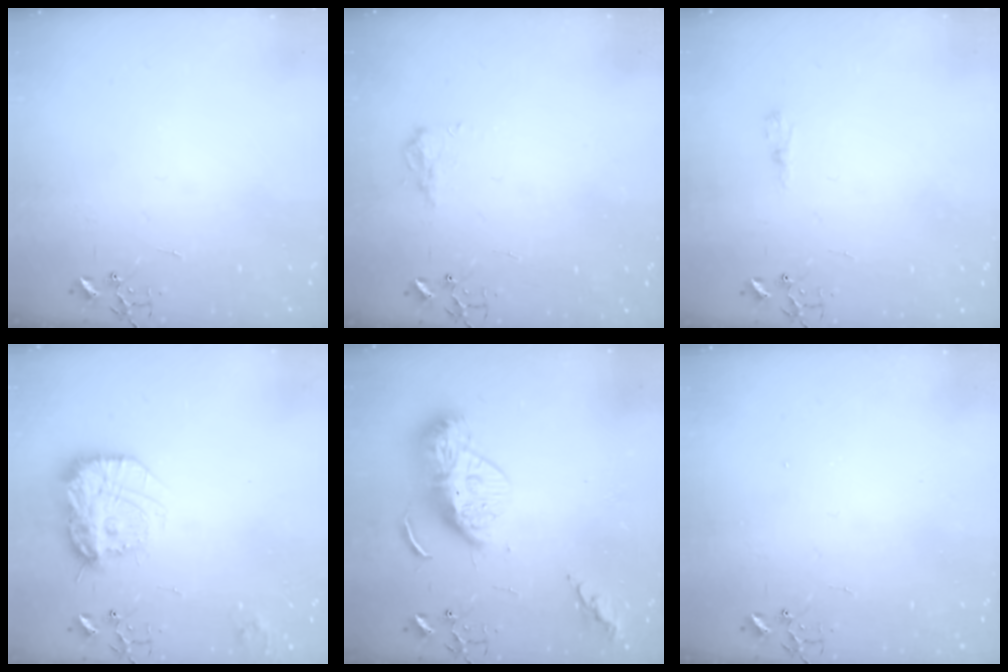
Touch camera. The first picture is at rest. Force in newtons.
{"total": 8.9, "press": 8.9, "slide": 0.5}
{"total": 5.9, "press": 5.9, "slide": 0.6}
{"total": 19.8, "press": 19.7, "slide": 1.6}
{"total": 16.3, "press": 16.3, "slide": 1.3}
{"total": 1.4, "press": 1.4, "slide": 0.3}